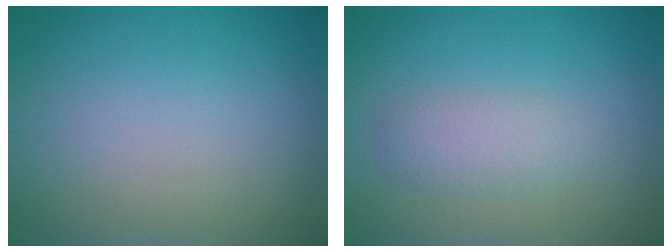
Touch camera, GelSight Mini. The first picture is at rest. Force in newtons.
{"total": 2.1, "press": 2.1, "slide": 0.0}